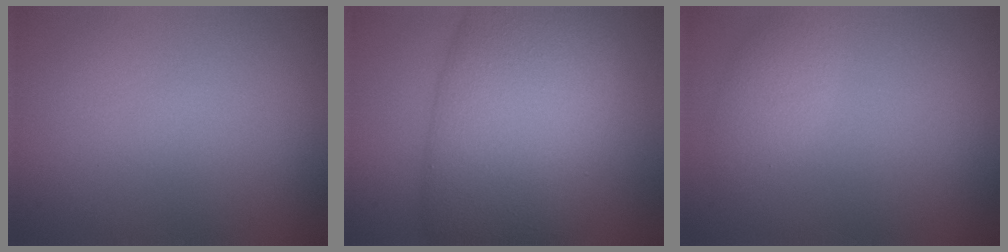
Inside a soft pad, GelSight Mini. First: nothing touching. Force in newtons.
{"total": 13.0, "press": 13.0, "slide": 0.1}
{"total": 1.8, "press": 1.8, "slide": 0.1}